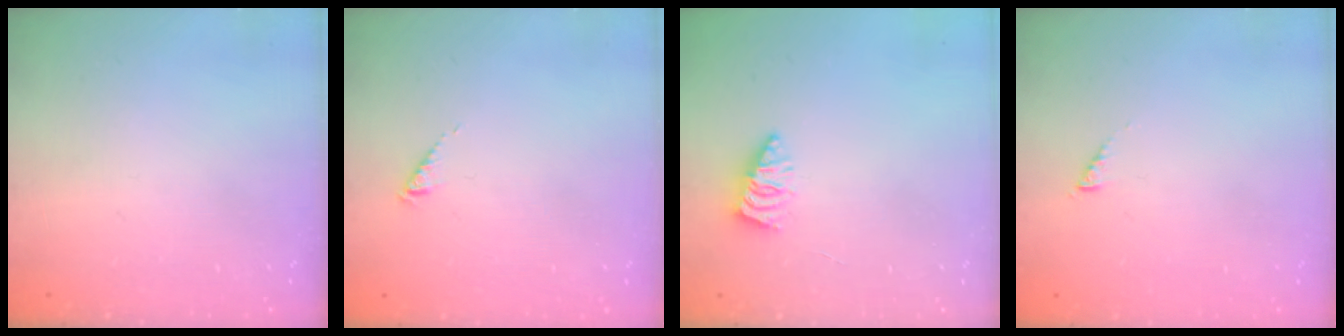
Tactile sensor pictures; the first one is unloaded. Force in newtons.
{"total": 1.0, "press": 1.0, "slide": 0.3}
{"total": 2.6, "press": 2.6, "slide": 0.2}
{"total": 1.3, "press": 1.3, "slide": 0.3}